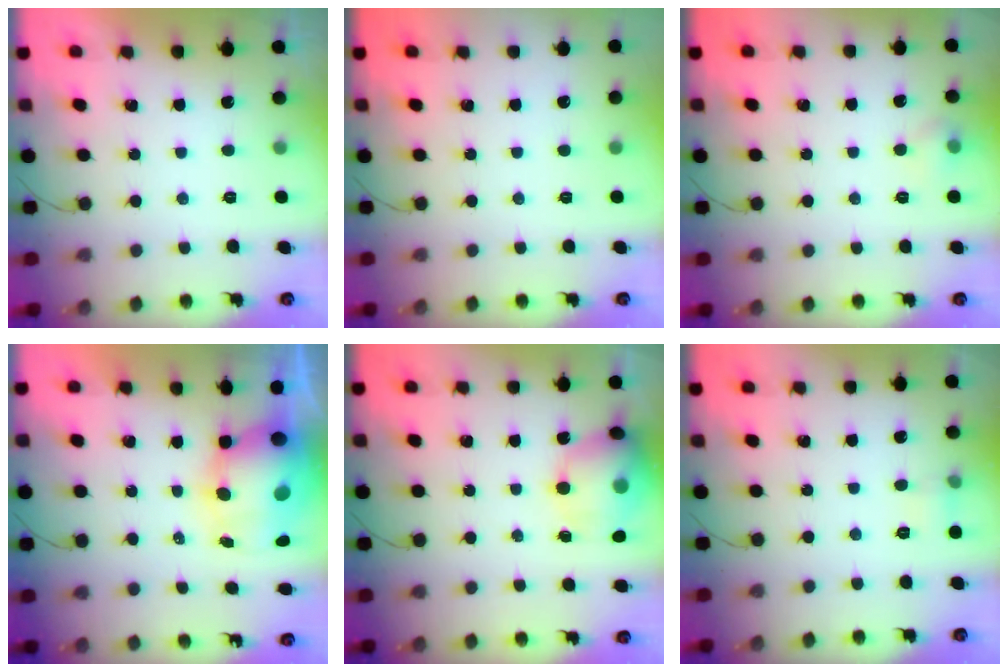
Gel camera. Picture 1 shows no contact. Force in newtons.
{"total": 0.0}
{"total": 5.3, "press": 5.1, "slide": 1.4}
{"total": 13.5, "press": 13.1, "slide": 3.4}
{"total": 16.4, "press": 16.1, "slide": 3.0}
{"total": 4.7, "press": 4.2, "slide": 2.2}